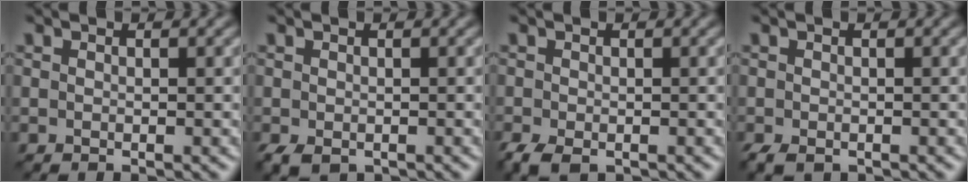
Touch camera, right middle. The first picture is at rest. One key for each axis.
{"total": 1.9, "fx": -1.1, "fy": 1.1, "fz": 1.1, "tx": -0.028, "ty": -0.012, "tz": -0.018}
{"total": 3.0, "fx": -2.1, "fy": 1.4, "fz": 1.6, "tx": -0.033, "ty": -0.014, "tz": -0.036}
{"total": 1.9, "fx": -1.4, "fy": 0.9, "fz": 1.0, "tx": -0.022, "ty": -0.007, "tz": -0.024}